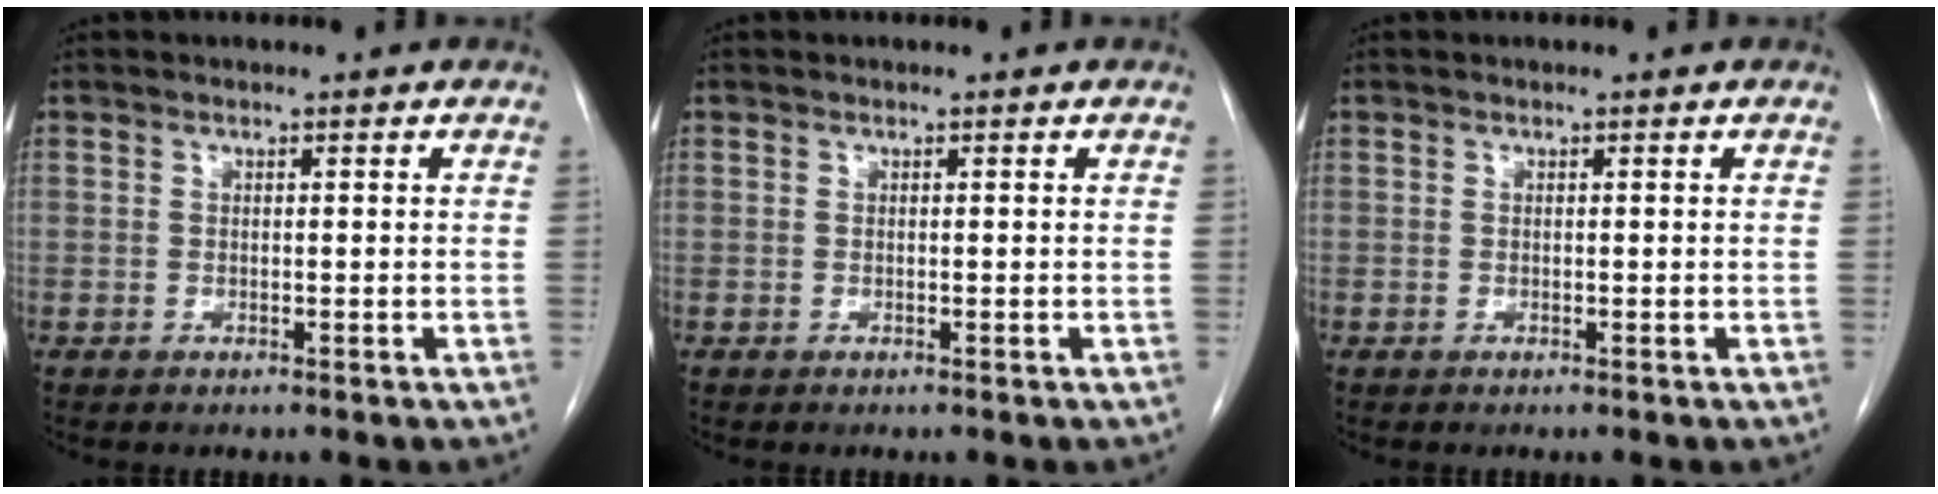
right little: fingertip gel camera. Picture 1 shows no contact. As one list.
[{"total": 0.0}, {"total": 0.0}]